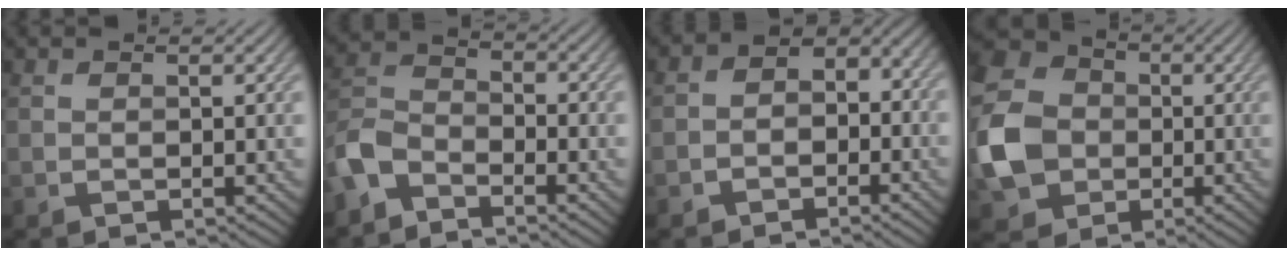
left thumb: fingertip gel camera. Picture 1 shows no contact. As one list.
[{"total": 6.9, "force": [-5.0, 3.2, 3.5], "torque": [-0.084, -0.003, -0.122]}, {"total": 4.1, "force": [-1.8, 2.9, 2.2], "torque": [-0.030, -0.001, -0.042]}, {"total": 10.3, "force": [-1.4, 8.7, 5.2], "torque": [-0.141, 0.000, -0.039]}]